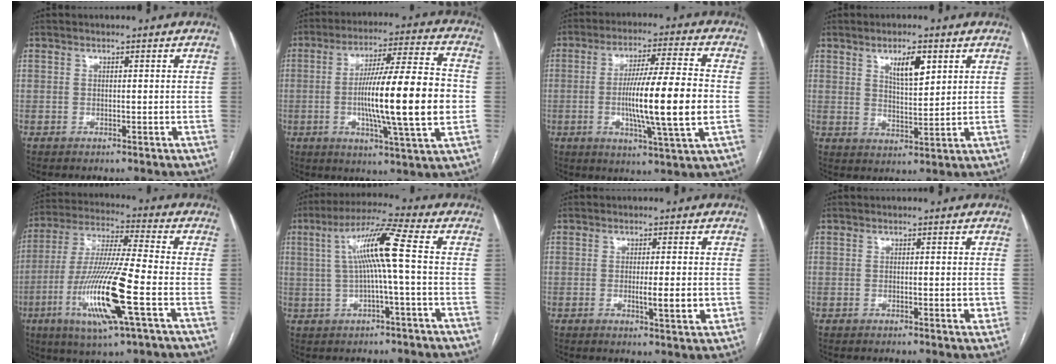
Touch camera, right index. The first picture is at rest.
{"total": 18.7, "force": [-2.0, 0.7, 18.6], "torque": [-0.309, 0.000, -0.036]}
{"total": 15.2, "force": [-1.8, 0.1, 15.1], "torque": [-0.259, -0.007, -0.035]}
{"total": 6.0, "force": [3.1, 1.7, 4.9], "torque": [-0.085, -0.003, 0.055]}
{"total": 17.2, "force": [-5.5, 0.6, 16.3], "torque": [-0.335, -0.022, -0.102]}
{"total": 9.4, "force": [0.8, -0.5, 9.3], "torque": [-0.173, 0.022, 0.014]}
{"total": 4.7, "force": [-0.7, 0.6, 4.6], "torque": [-0.073, -0.009, -0.008]}
{"total": 1.6, "force": [-0.2, 0.5, 1.5], "torque": [-0.023, -0.004, -0.001]}